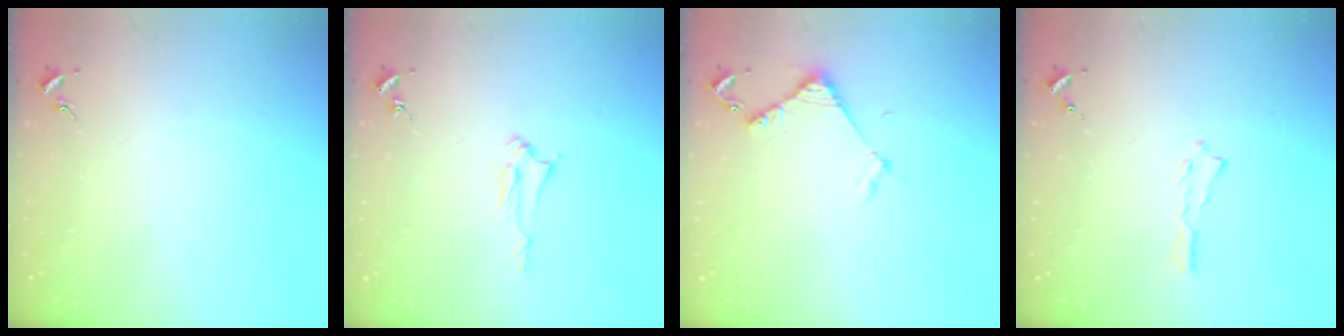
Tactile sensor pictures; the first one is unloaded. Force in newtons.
{"total": 2.4, "press": 2.4, "slide": 0.3}
{"total": 3.8, "press": 3.8, "slide": 0.3}
{"total": 0.0}